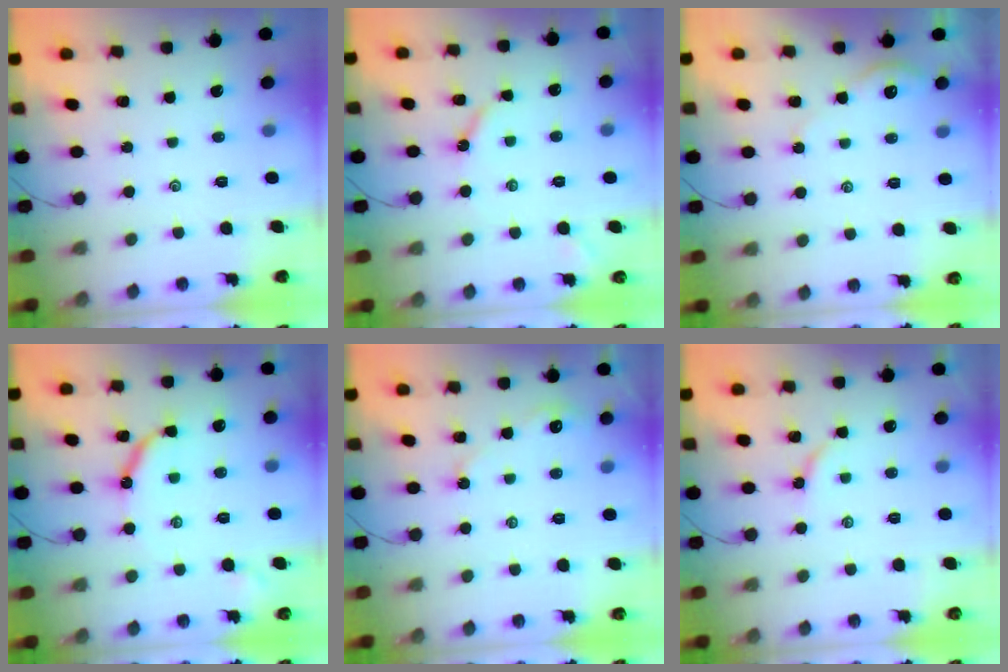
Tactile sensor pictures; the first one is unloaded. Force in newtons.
{"total": 4.7, "press": 4.7, "slide": 0.7}
{"total": 2.4, "press": 2.4, "slide": 0.3}
{"total": 9.4, "press": 9.4, "slide": 0.8}
{"total": 2.8, "press": 2.8, "slide": 0.4}
{"total": 3.0, "press": 2.9, "slide": 0.3}